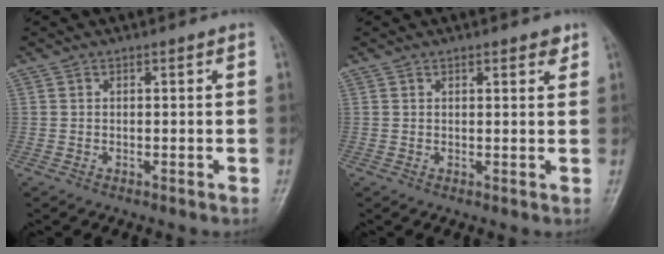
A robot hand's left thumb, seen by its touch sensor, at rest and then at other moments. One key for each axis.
{"total": 2.2, "fx": 1.6, "fy": 0.8, "fz": 1.4, "tx": -0.009, "ty": -0.007, "tz": 0.017}